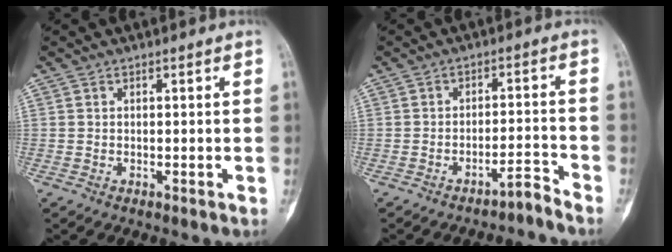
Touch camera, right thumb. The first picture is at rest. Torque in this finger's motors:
{"motor_torque": [-0.55, -0.48, -0.11, 0.11, -0.05]}